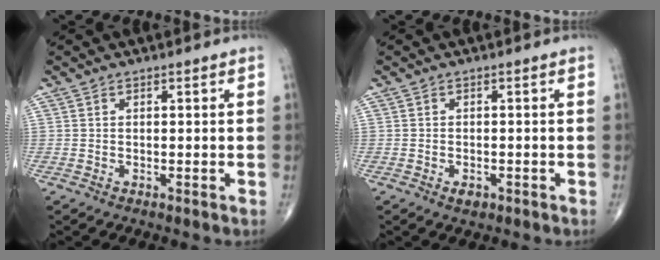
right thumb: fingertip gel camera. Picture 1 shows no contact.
{"total": 1.6, "force": [-0.9, 0.9, 1.0], "torque": [-0.014, 0.001, -0.012]}